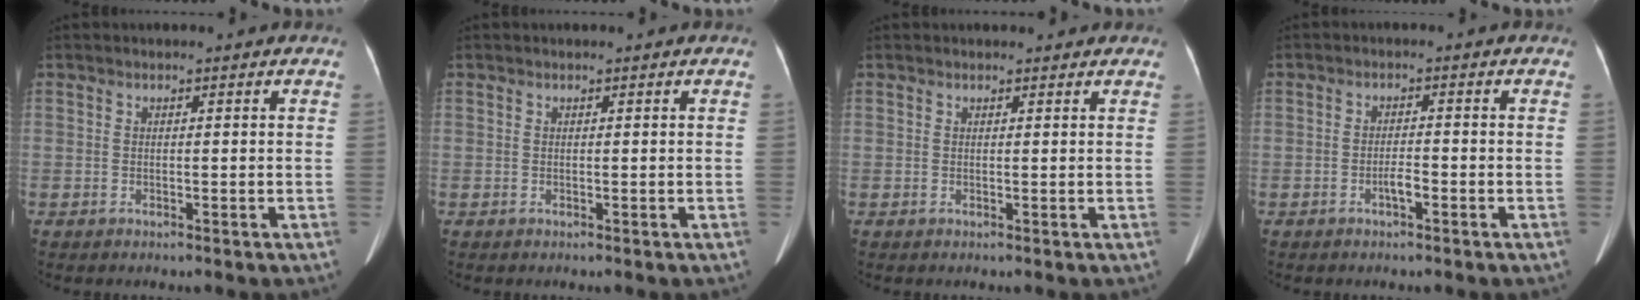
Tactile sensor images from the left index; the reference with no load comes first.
{"total": 0.0}
{"total": 2.6, "force": [2.3, 0.8, 0.8], "torque": [-0.007, 0.016, 0.022]}
{"total": 1.9, "force": [-1.1, 0.3, 1.5], "torque": [-0.027, 0.003, -0.019]}